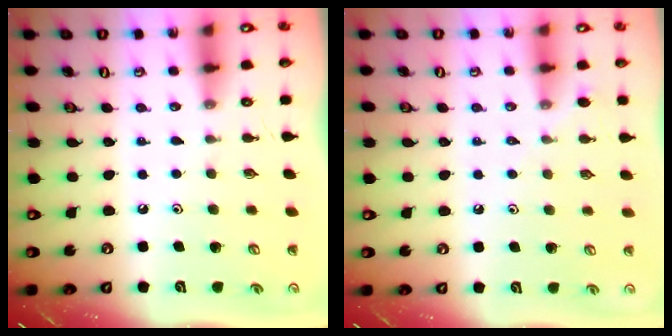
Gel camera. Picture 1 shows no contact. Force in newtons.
{"total": 3.2, "press": 3.1, "slide": 0.6}